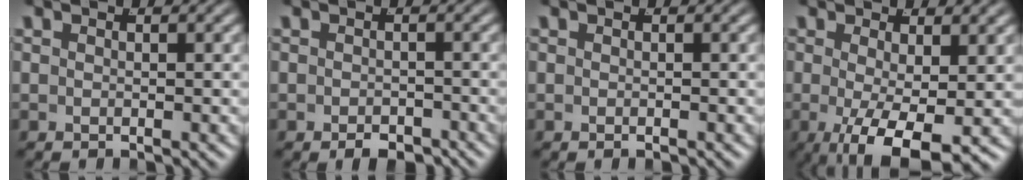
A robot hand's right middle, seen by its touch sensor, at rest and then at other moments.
{"total": 2.3, "force": [-2.1, 0.5, 0.8], "torque": [-0.008, -0.013, -0.027]}
{"total": 0.5, "force": [-0.5, 0.1, 0.2], "torque": [-0.007, 0.000, -0.007]}
{"total": 7.0, "force": [-2.9, 2.1, 6.1], "torque": [-0.115, -0.045, -0.021]}